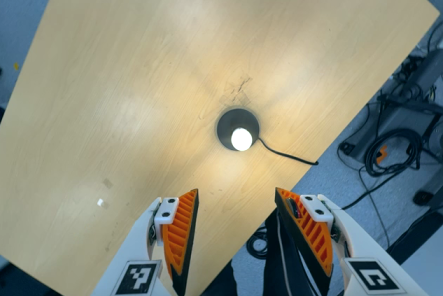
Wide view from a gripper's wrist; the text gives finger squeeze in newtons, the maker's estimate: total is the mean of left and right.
{"total": 0.0}